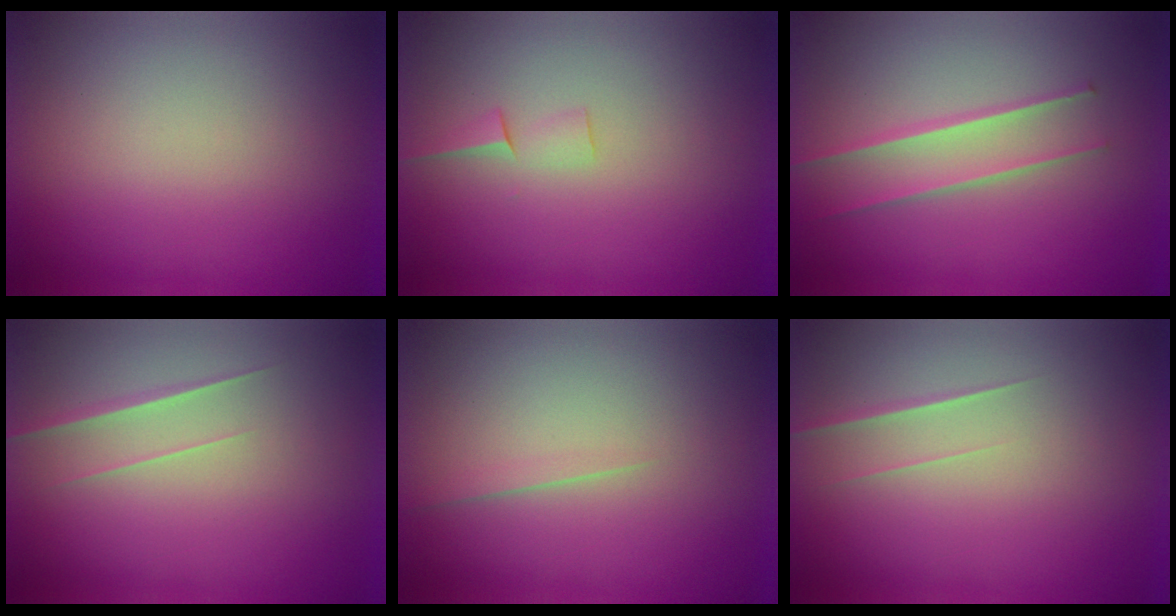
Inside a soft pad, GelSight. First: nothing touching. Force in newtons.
{"total": 1.5}
{"total": 2.2}
{"total": 1.5}
{"total": 1.6}
{"total": 1.7}